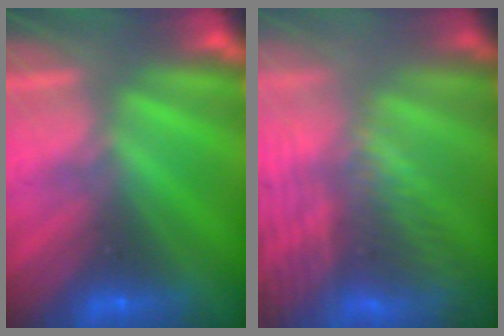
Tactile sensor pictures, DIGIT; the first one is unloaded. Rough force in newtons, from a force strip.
{"total": 8.7}